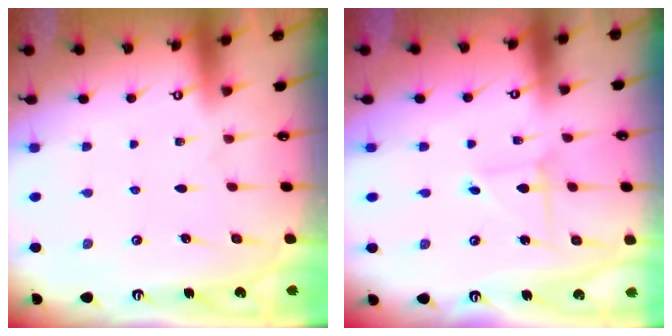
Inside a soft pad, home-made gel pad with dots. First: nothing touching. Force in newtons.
{"total": 2.2, "press": 2.2, "slide": 0.0}